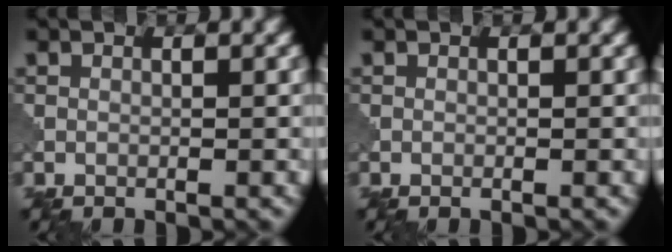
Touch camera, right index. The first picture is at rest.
{"total": 0.0}